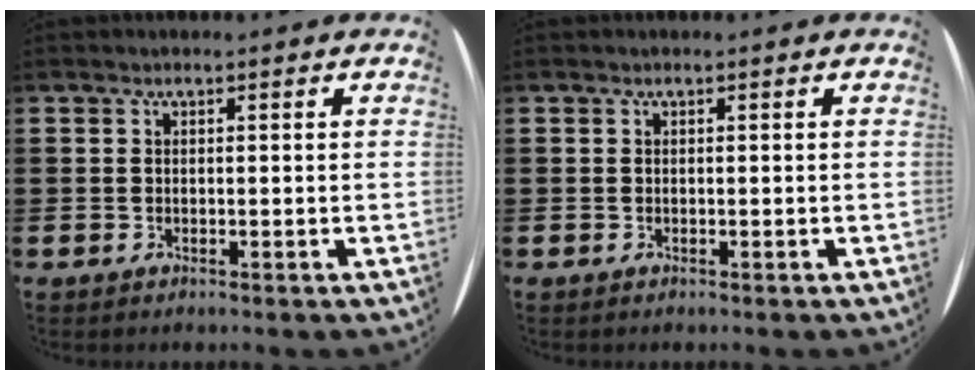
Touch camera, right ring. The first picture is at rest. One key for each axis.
{"total": 0.0}